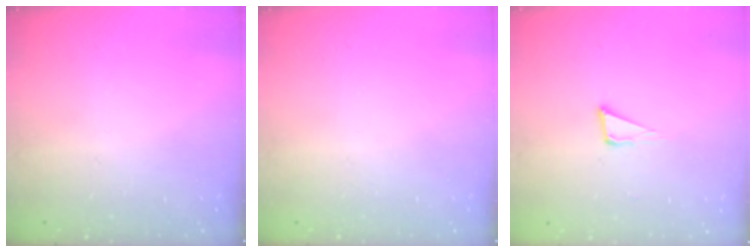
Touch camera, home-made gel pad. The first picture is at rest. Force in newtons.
{"total": 0.0}
{"total": 3.8, "press": 3.7, "slide": 0.8}